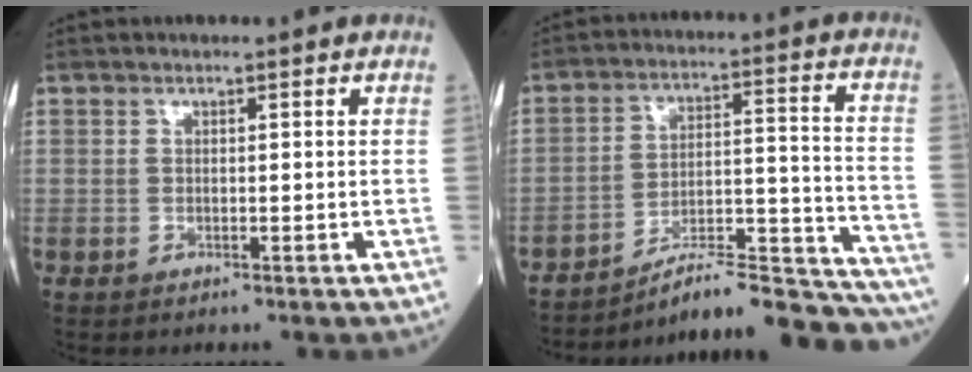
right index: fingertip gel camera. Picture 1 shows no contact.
{"total": 20.4, "force": [-19.3, 0.7, 6.3], "torque": [-0.051, 0.034, -0.279]}